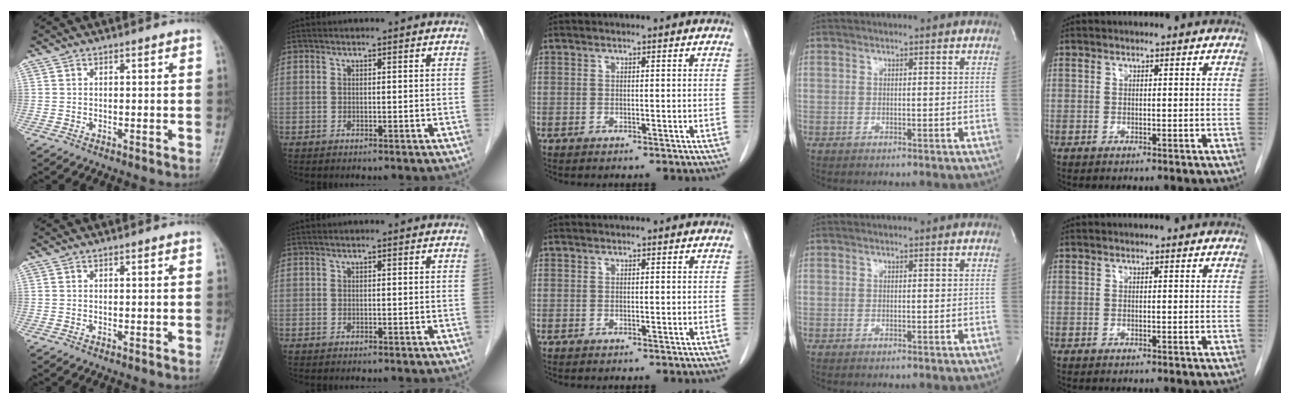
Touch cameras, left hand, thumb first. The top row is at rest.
{}